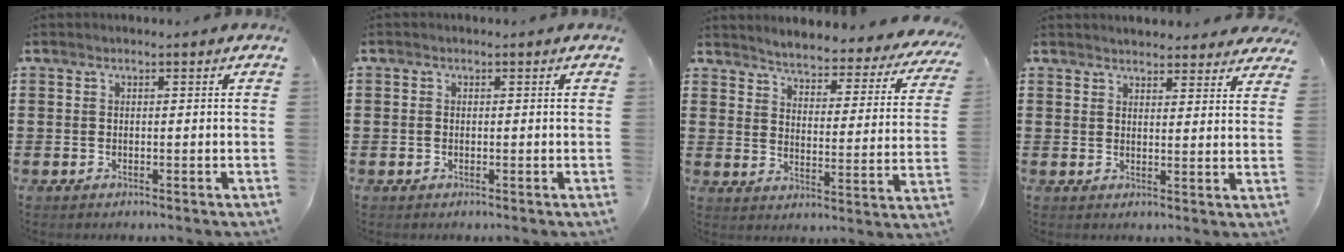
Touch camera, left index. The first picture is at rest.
{"total": 0.7, "force": [-0.3, 0.6, 0.1], "torque": [-0.002, 0.004, -0.007]}
{"total": 3.6, "force": [3.6, -0.1, 0.2], "torque": [-0.030, -0.037, 0.055]}
{"total": 3.3, "force": [3.2, 0.4, 0.2], "torque": [-0.005, -0.014, 0.059]}